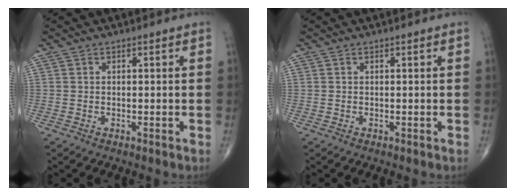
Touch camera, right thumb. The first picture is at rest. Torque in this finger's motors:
{"motor_torque": [0.00, 0.00, 0.00, 0.00, 0.01]}